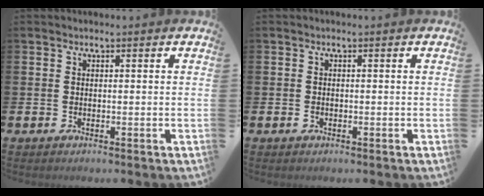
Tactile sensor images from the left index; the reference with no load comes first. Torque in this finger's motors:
{"motor_torque": [0.21, 0.12, 0.00, 0.02]}